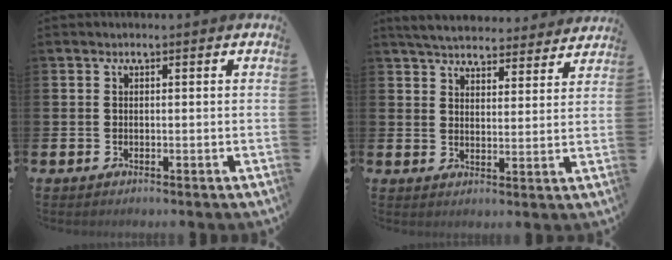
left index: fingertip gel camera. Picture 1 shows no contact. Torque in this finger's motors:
{"motor_torque": [1.05, -1.09, 0.35, 0.07]}